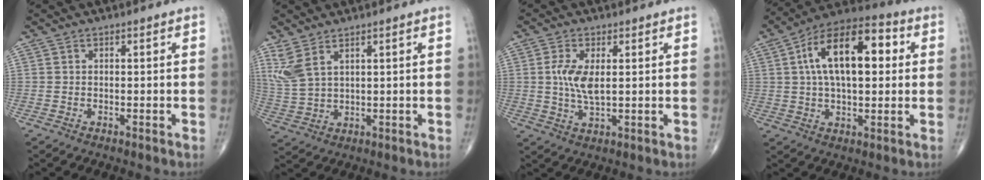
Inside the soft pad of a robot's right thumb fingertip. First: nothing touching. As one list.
[{"total": 6.2, "force": [3.7, 2.5, 4.3], "torque": [-0.104, -0.009, 0.089]}, {"total": 6.2, "force": [1.0, 2.6, 5.5], "torque": [-0.116, -0.008, 0.020]}, {"total": 18.1, "force": [3.7, 9.0, 15.3], "torque": [-0.235, 0.028, 0.052]}]